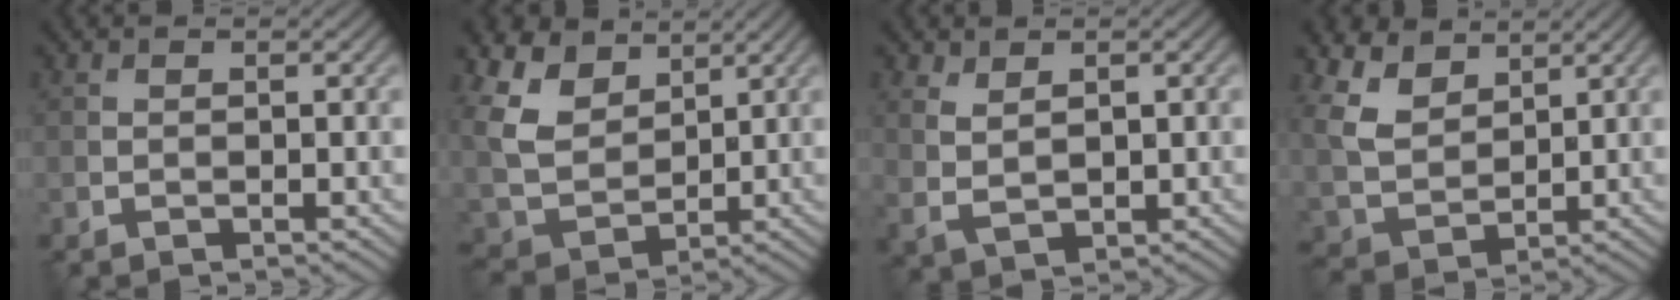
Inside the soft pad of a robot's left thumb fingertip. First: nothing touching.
{"total": 9.2, "force": [4.6, 6.0, 5.2], "torque": [-0.148, 0.004, 0.085]}
{"total": 3.2, "force": [1.6, 1.9, 2.1], "torque": [-0.051, -0.006, 0.039]}
{"total": 7.4, "force": [4.4, 4.4, 4.0], "torque": [-0.116, -0.001, 0.088]}